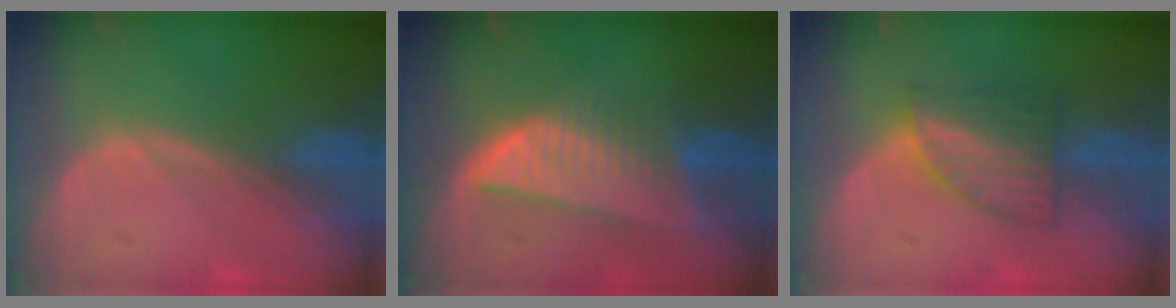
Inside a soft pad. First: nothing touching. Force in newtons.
{"total": 8.3, "press": 7.3, "slide": 3.9}
{"total": 5.9, "press": 5.9, "slide": 0.4}